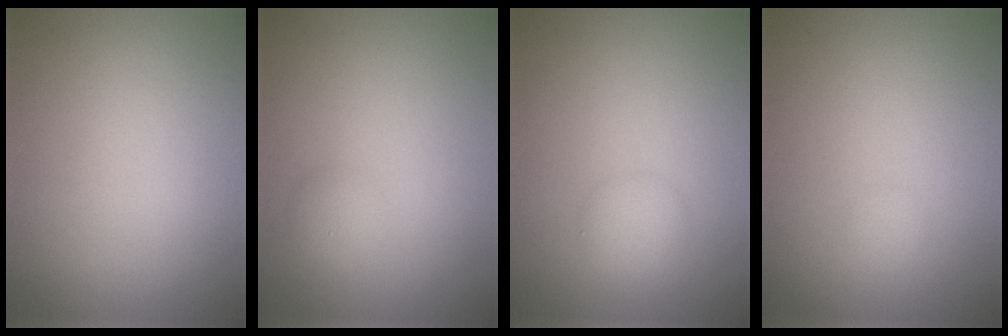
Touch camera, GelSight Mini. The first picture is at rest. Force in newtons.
{"total": 1.1, "press": 1.1, "slide": 0.1}
{"total": 2.0, "press": 2.0, "slide": 0.1}
{"total": 0.8, "press": 0.8, "slide": 0.1}